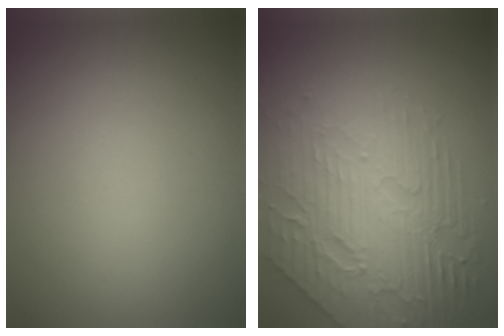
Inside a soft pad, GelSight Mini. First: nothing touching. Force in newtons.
{"total": 7.3, "press": 5.3, "slide": 5.1}